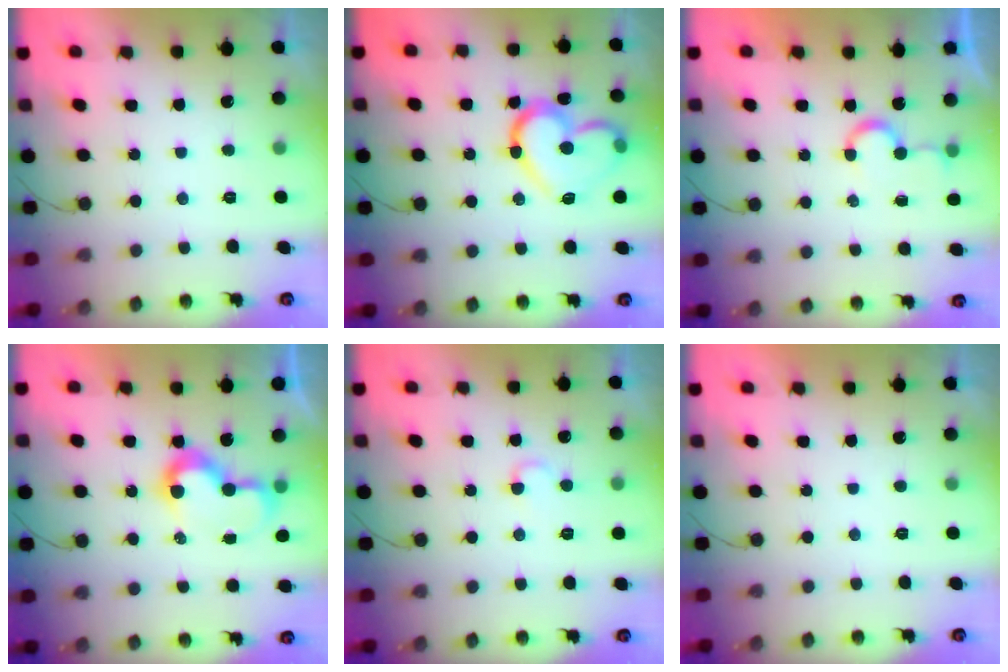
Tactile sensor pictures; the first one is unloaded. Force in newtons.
{"total": 17.3, "press": 17.2, "slide": 1.5}
{"total": 4.4, "press": 4.3, "slide": 0.5}
{"total": 9.2, "press": 9.2, "slide": 0.4}
{"total": 4.4, "press": 4.4, "slide": 0.3}
{"total": 1.6, "press": 1.6, "slide": 0.0}